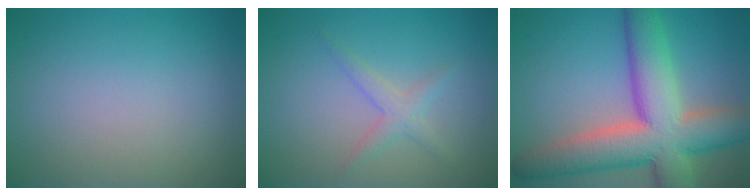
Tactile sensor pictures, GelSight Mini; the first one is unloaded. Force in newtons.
{"total": 1.9, "press": 1.9, "slide": 0.1}
{"total": 11.6, "press": 11.6, "slide": 1.0}